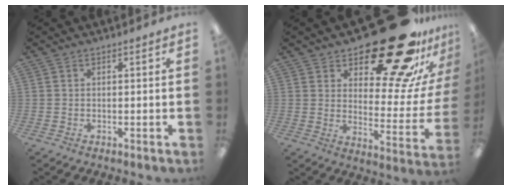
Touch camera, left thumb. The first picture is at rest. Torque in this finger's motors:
{"motor_torque": [0.44, 0.90, 1.04, -1.56, 0.06]}